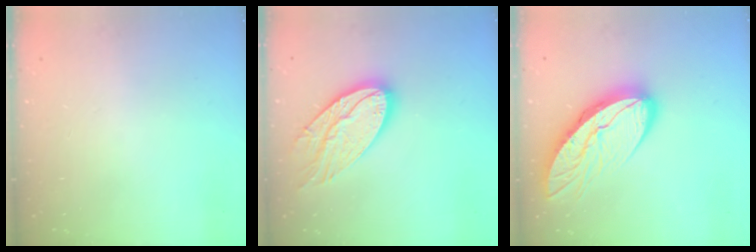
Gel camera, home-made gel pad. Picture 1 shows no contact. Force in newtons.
{"total": 16.6, "press": 16.6, "slide": 1.2}
{"total": 14.5, "press": 14.5, "slide": 1.3}